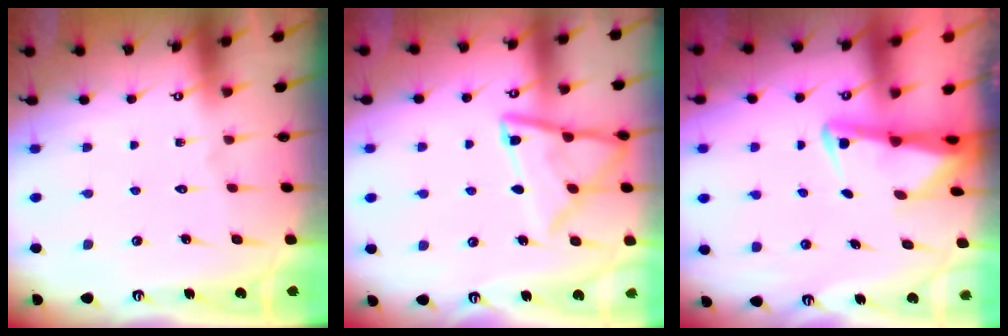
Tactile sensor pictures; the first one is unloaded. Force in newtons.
{"total": 13.5, "press": 13.5, "slide": 1.5}
{"total": 2.7, "press": 2.6, "slide": 0.6}